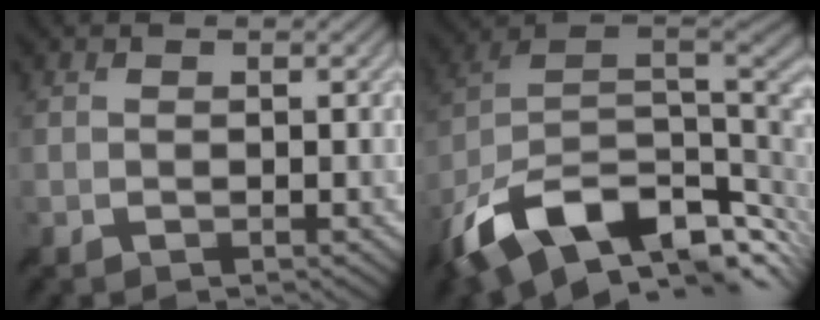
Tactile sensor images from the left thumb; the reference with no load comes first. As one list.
[{"total": 17.7, "force": [-6.9, 10.2, 12.7], "torque": [-0.269, -0.025, -0.116]}]